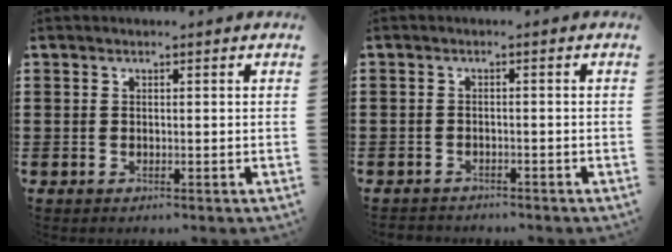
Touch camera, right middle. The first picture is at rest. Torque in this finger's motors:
{"motor_torque": [0.79, -0.37, 0.06, 0.04]}